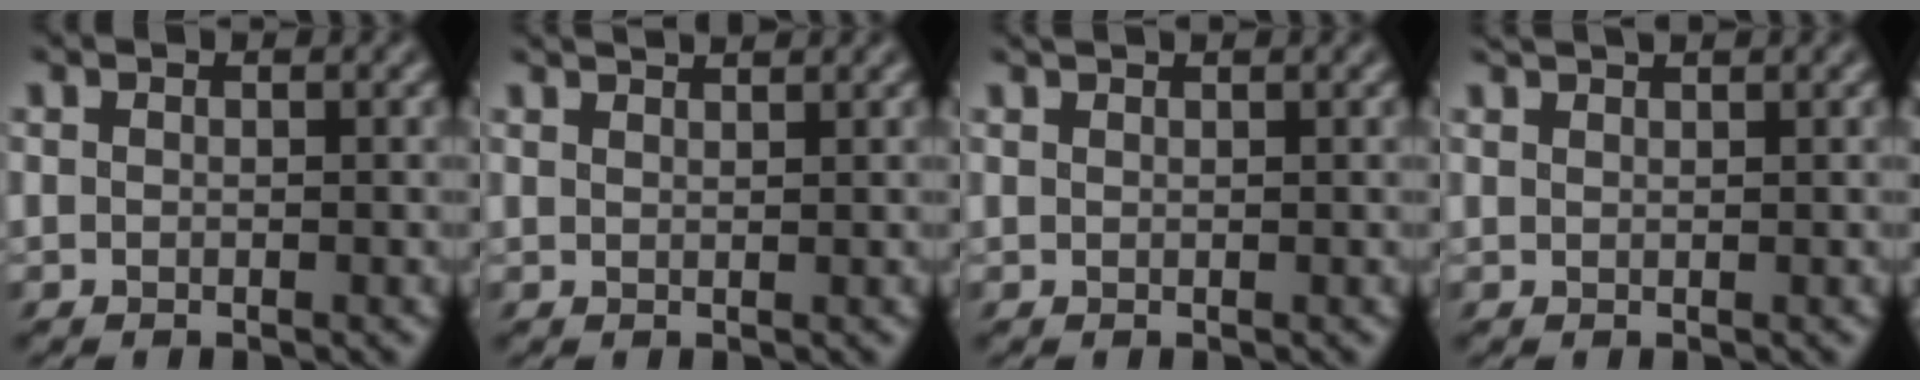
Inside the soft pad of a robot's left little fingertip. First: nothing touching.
{"total": 2.3, "force": [2.2, -0.2, 0.7], "torque": [-0.018, 0.020, 0.029]}
{"total": 1.2, "force": [1.1, -0.2, 0.2], "torque": [-0.008, 0.009, 0.026]}
{"total": 2.0, "force": [1.9, 0.0, 0.7], "torque": [-0.020, 0.014, 0.038]}